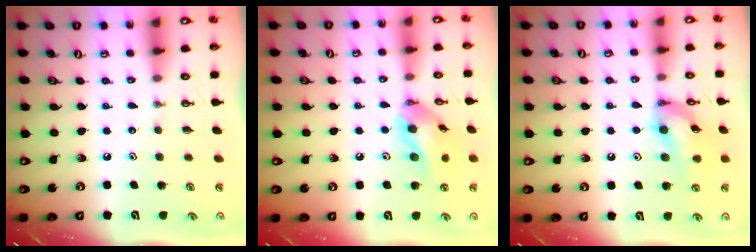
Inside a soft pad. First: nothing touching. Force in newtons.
{"total": 13.6, "press": 13.5, "slide": 2.3}
{"total": 13.1, "press": 13.0, "slide": 1.2}